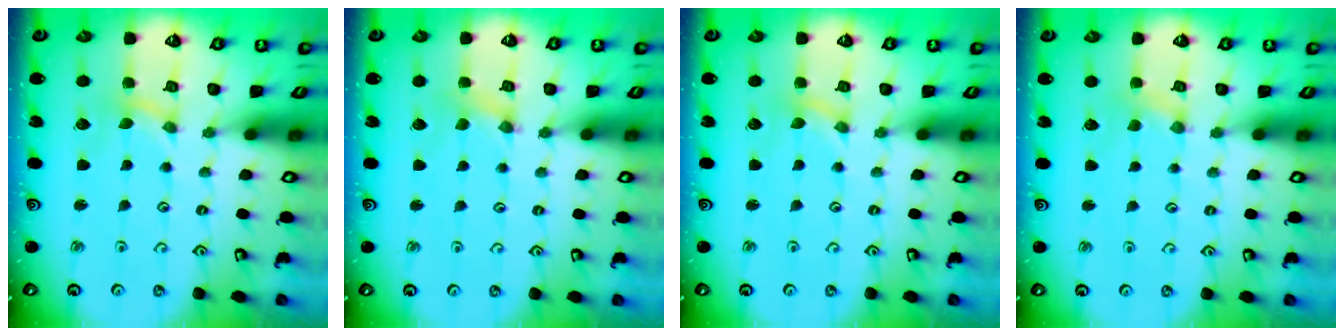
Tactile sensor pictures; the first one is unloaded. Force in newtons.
{"total": 0.7, "press": 0.7, "slide": 0.1}
{"total": 0.0}
{"total": 1.9, "press": 1.8, "slide": 0.3}